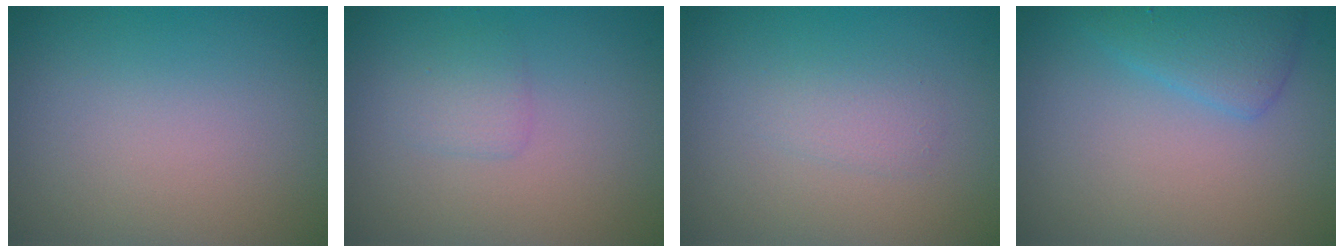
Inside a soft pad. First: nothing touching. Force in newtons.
{"total": 1.3, "press": 1.3, "slide": 0.1}
{"total": 1.3, "press": 1.3, "slide": 0.0}
{"total": 2.6, "press": 2.6, "slide": 0.2}